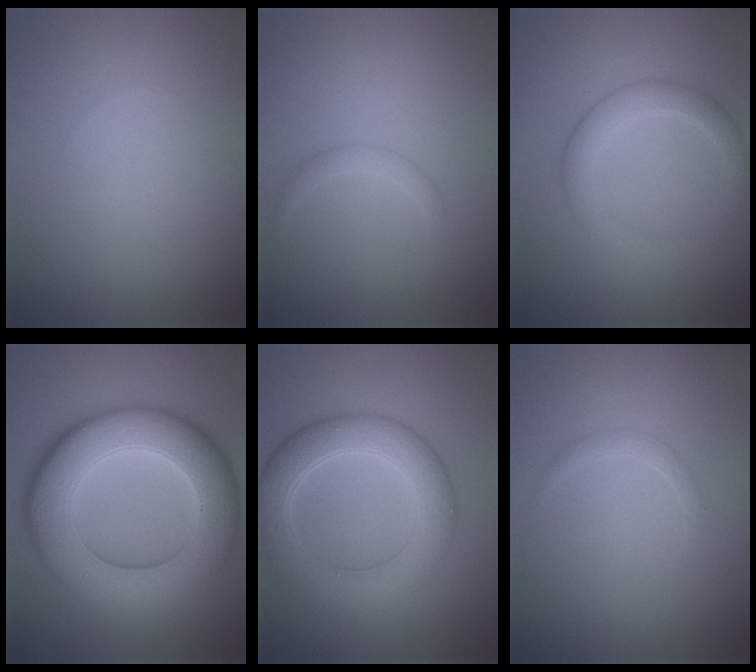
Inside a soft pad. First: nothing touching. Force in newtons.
{"total": 1.0, "press": 1.0, "slide": 0.1}
{"total": 3.0, "press": 3.0, "slide": 0.2}
{"total": 11.1, "press": 11.1, "slide": 0.4}
{"total": 6.0, "press": 6.0, "slide": 0.1}
{"total": 0.9, "press": 0.9, "slide": 0.1}